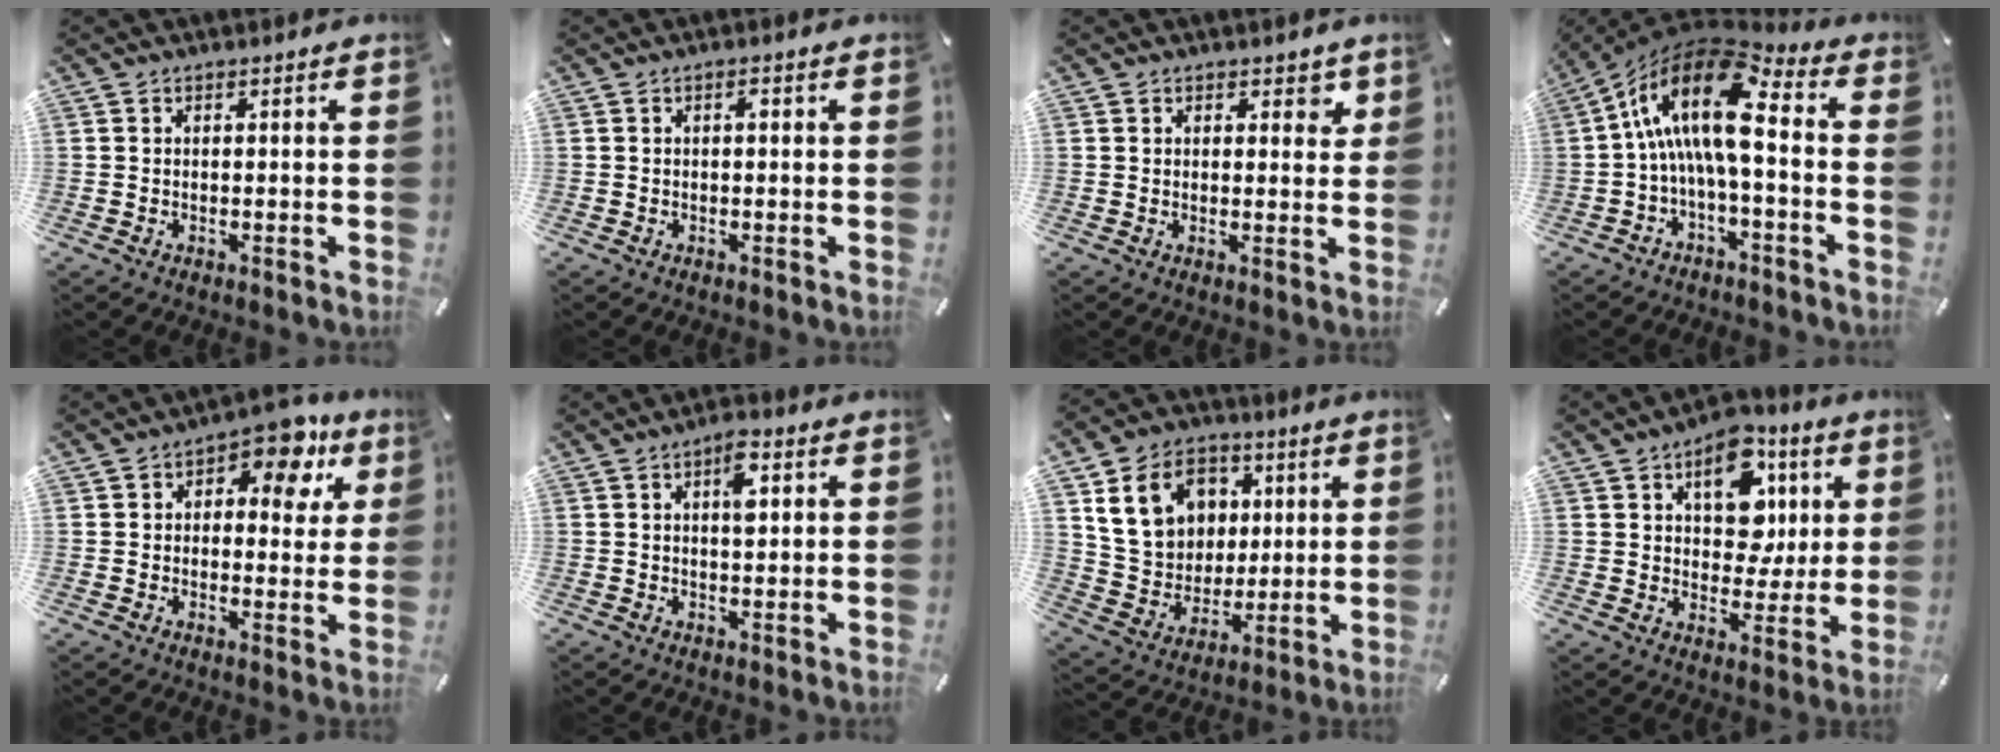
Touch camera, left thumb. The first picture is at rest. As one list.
[{"total": 1.2, "force": [0.2, 0.4, 1.1], "torque": [-0.021, 0.005, 0.001]}, {"total": 3.1, "force": [1.8, 2.1, 1.5], "torque": [-0.002, -0.003, 0.023]}, {"total": 18.4, "force": [1.5, 8.1, 16.5], "torque": [-0.325, -0.006, 0.022]}, {"total": 10.0, "force": [5.5, 5.5, 6.3], "torque": [-0.065, -0.035, 0.086]}, {"total": 5.7, "force": [1.8, 2.7, 4.7], "torque": [-0.060, -0.006, 0.020]}, {"total": 15.6, "force": [5.3, 13.2, 6.4], "torque": [-0.119, -0.006, 0.110]}, {"total": 13.5, "force": [5.5, 9.5, 7.9], "torque": [-0.107, -0.021, 0.097]}]